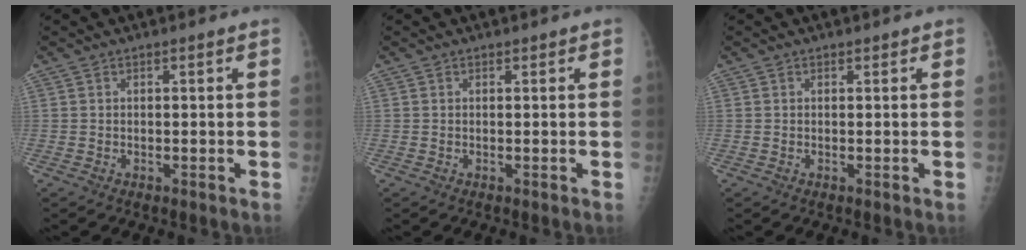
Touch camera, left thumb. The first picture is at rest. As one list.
[{"total": 0.0}, {"total": 0.0}]